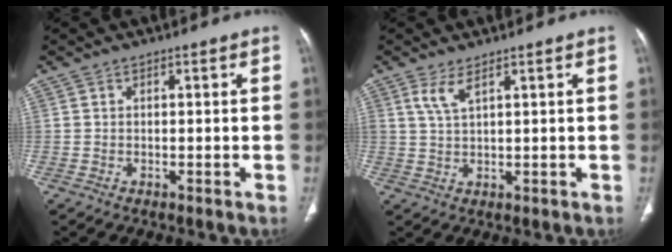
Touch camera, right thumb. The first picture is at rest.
{"total": 3.2, "force": [1.9, 0.7, 2.5], "torque": [-0.060, -0.008, 0.046]}